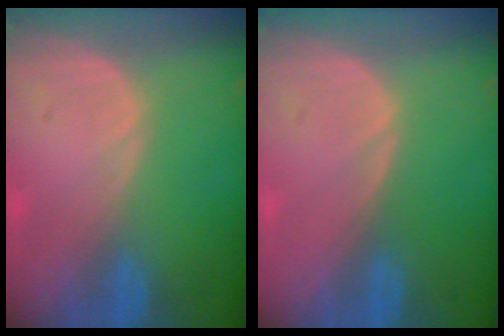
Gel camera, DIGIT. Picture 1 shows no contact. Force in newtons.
{"total": 0.0}